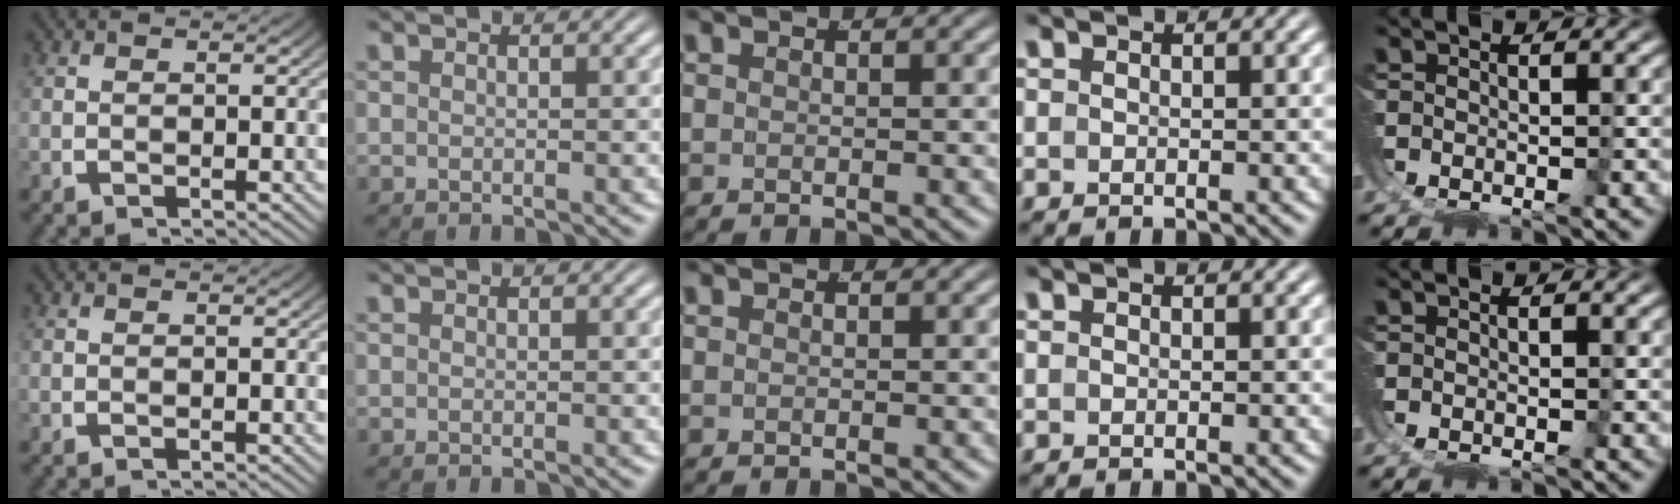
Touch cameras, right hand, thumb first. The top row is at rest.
{}